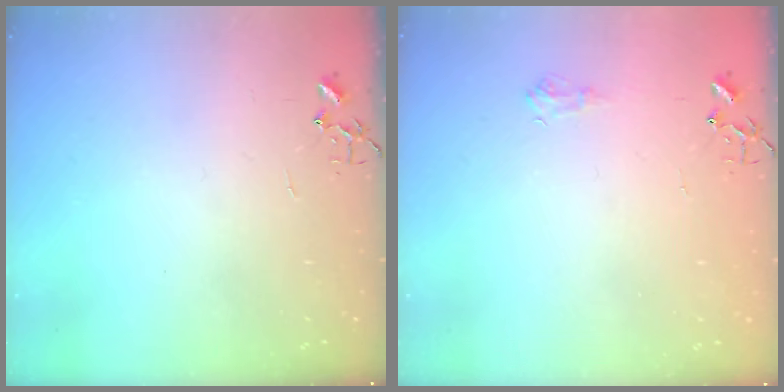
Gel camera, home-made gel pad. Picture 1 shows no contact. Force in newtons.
{"total": 5.8, "press": 5.7, "slide": 0.8}